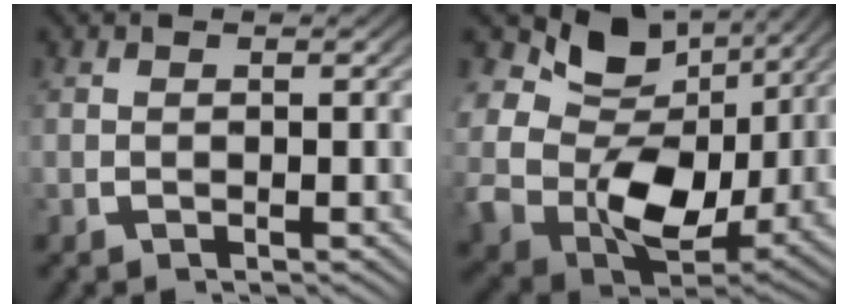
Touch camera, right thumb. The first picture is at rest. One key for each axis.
{"total": 13.5, "fx": 1.5, "fy": 9.0, "fz": 10.0, "tx": -0.219, "ty": -0.049, "tz": 0.044}